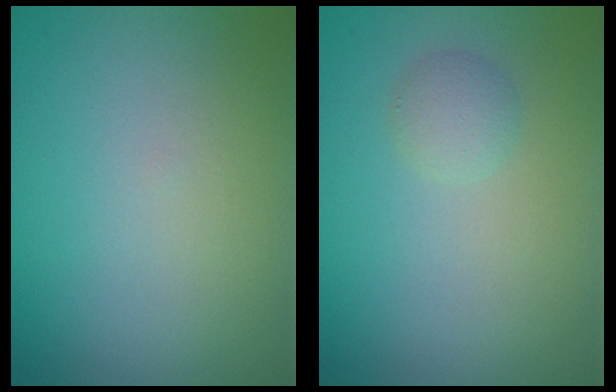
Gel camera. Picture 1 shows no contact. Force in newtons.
{"total": 1.3, "press": 1.3, "slide": 0.2}